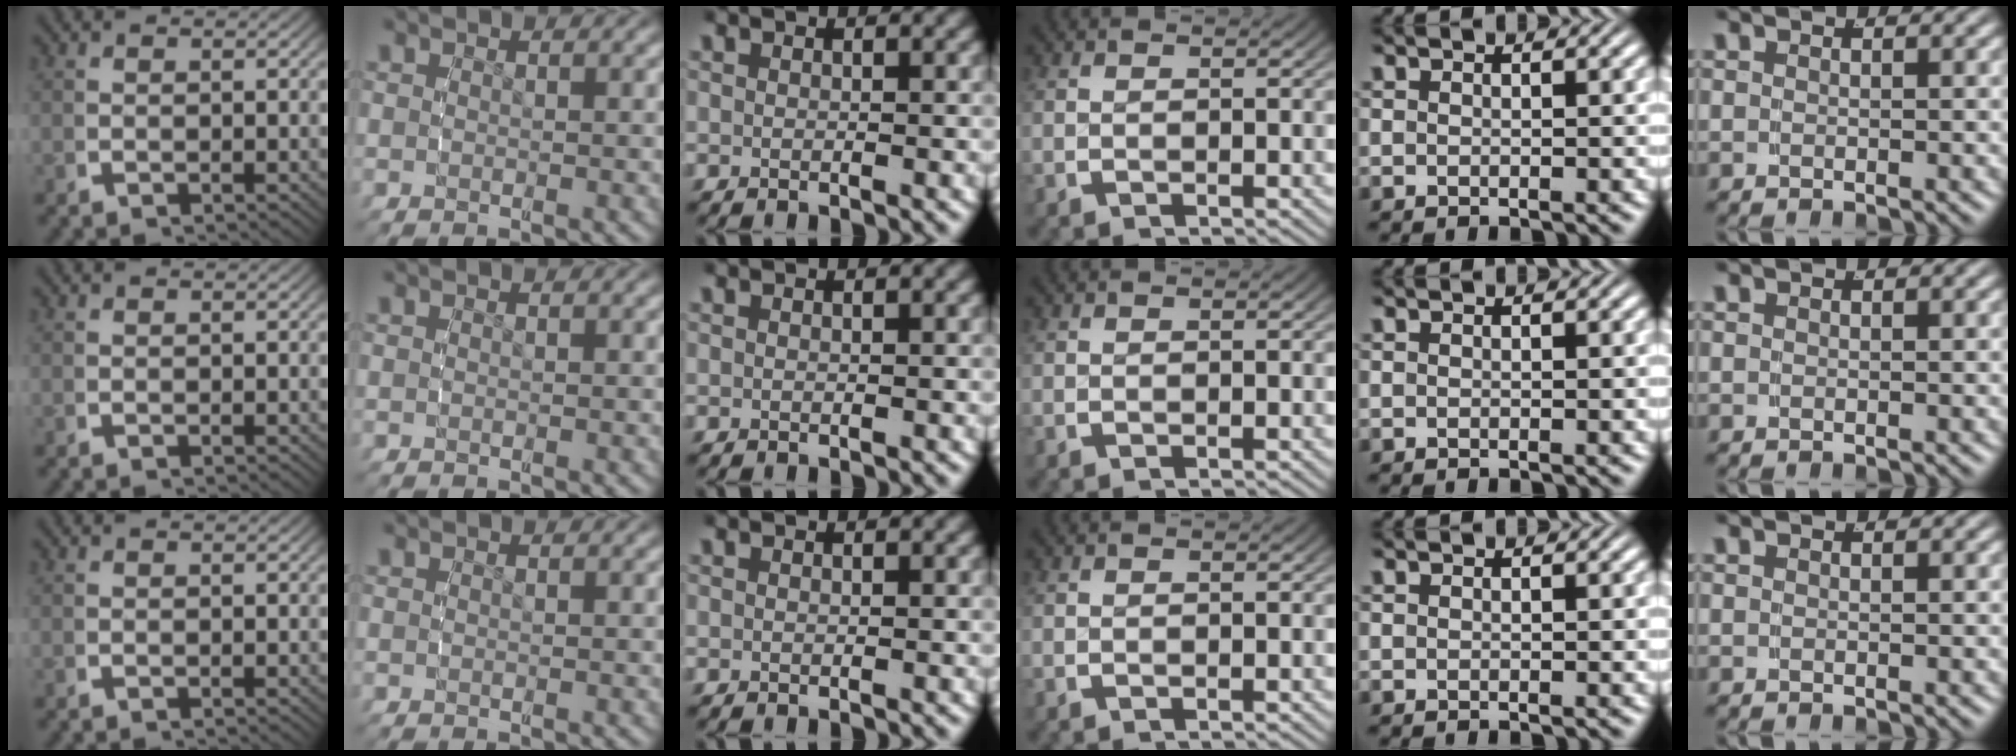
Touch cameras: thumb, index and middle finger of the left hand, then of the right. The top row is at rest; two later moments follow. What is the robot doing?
{"motion": "reach", "object": "coat"}